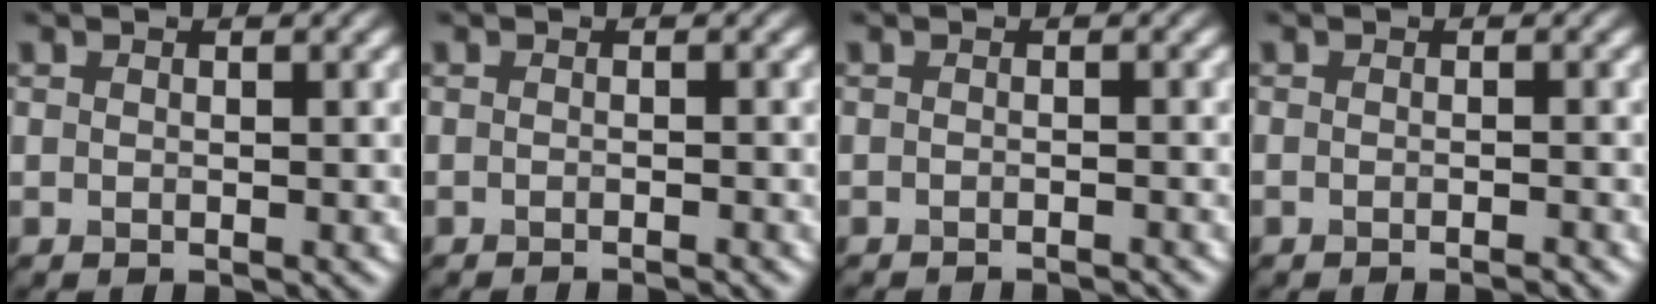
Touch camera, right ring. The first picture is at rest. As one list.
[{"total": 1.4, "force": [-1.2, 0.2, 0.7], "torque": [0.001, -0.003, -0.021]}, {"total": 1.9, "force": [-1.8, 0.2, 0.6], "torque": [0.004, -0.003, -0.026]}, {"total": 1.2, "force": [-1.0, 0.2, 0.7], "torque": [-0.006, -0.004, -0.021]}]